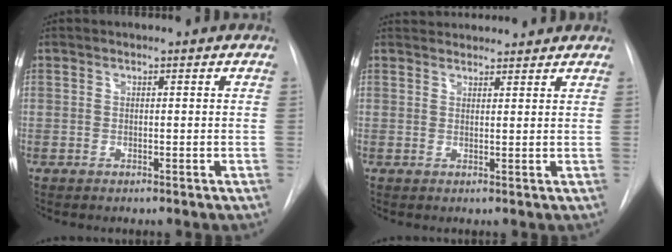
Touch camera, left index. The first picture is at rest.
{"total": 6.8, "force": [6.5, 1.5, 1.2], "torque": [-0.013, 0.033, 0.084]}